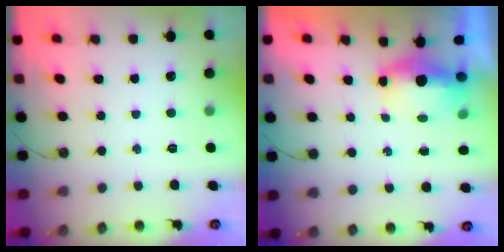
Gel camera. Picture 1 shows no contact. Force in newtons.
{"total": 5.3, "press": 5.1, "slide": 1.3}